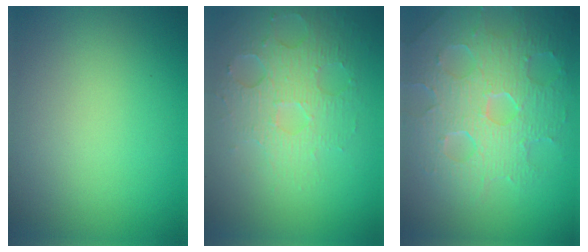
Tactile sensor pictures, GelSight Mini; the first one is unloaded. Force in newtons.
{"total": 3.6, "press": 3.2, "slide": 1.6}
{"total": 8.1, "press": 5.7, "slide": 5.7}